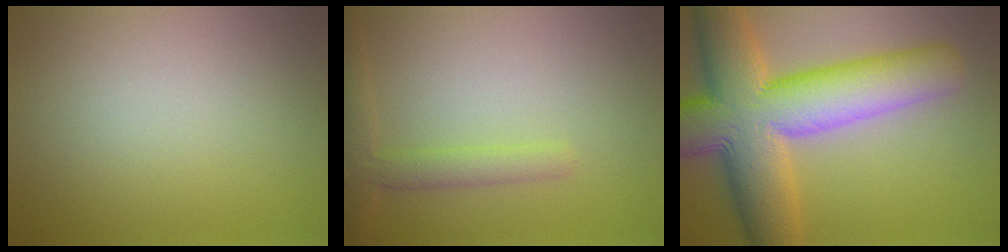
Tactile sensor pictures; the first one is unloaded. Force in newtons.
{"total": 2.6, "press": 2.6, "slide": 0.2}
{"total": 13.8, "press": 13.7, "slide": 0.5}